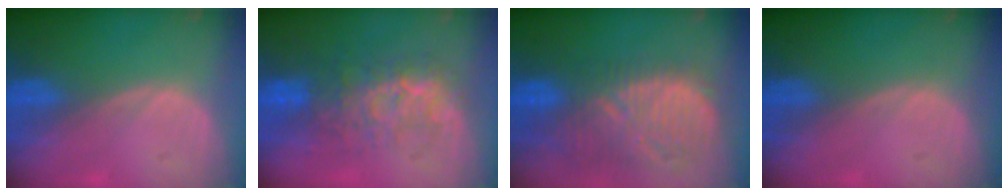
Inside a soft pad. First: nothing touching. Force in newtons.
{"total": 8.5, "press": 8.0, "slide": 2.9}
{"total": 12.9, "press": 11.3, "slide": 6.3}
{"total": 0.0}